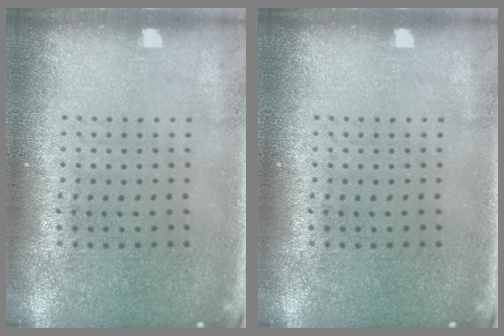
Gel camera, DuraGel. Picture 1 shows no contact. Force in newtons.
{"total": 0.0}